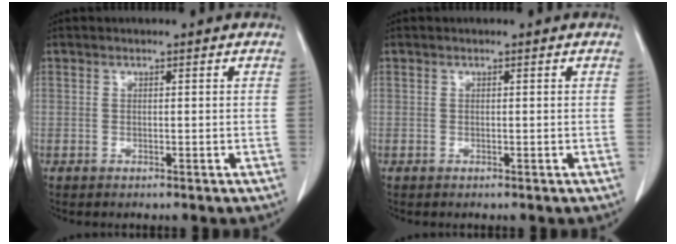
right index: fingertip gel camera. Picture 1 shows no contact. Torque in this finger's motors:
{"motor_torque": [0.00, 0.00, 0.00, 0.00]}